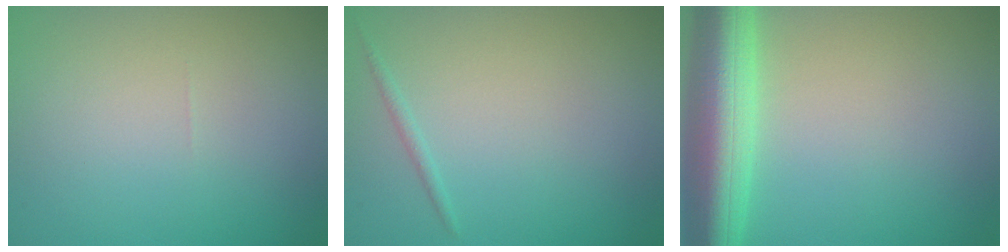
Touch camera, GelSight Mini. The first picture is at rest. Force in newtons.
{"total": 0.7, "press": 0.7, "slide": 0.0}
{"total": 8.8, "press": 8.8, "slide": 0.4}